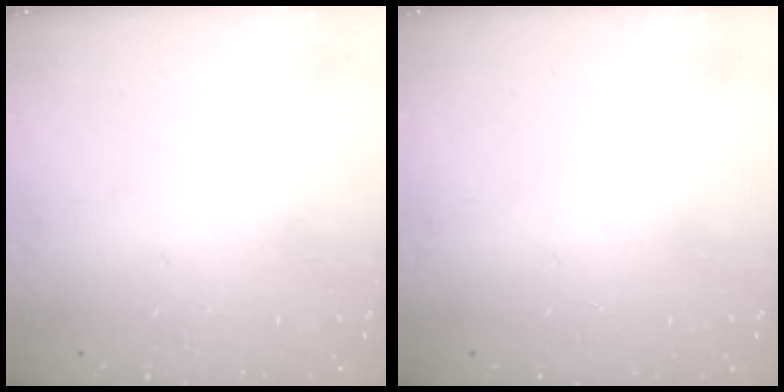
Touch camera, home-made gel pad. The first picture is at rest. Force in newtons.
{"total": 0.0}